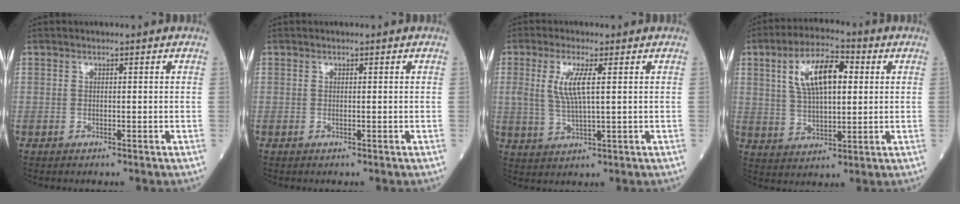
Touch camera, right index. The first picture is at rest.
{"total": 0.0}
{"total": 5.7, "force": [1.4, 0.8, 5.5], "torque": [-0.125, -0.002, 0.029]}
{"total": 11.0, "force": [3.1, 4.2, 9.7], "torque": [-0.184, 0.020, 0.056]}